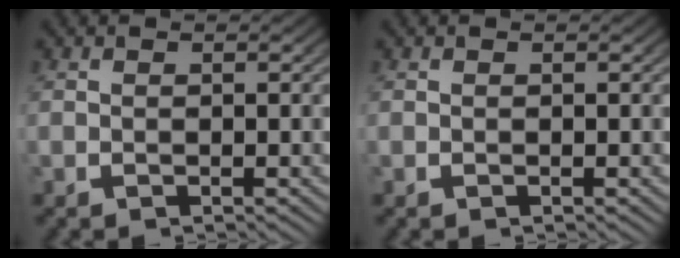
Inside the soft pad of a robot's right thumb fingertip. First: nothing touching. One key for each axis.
{"total": 0.0}